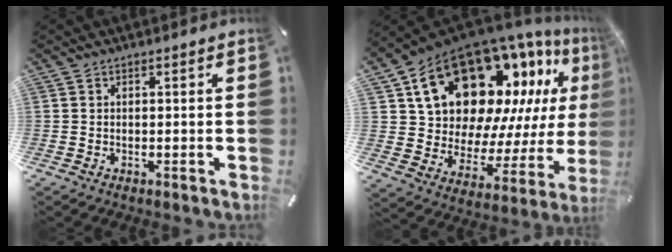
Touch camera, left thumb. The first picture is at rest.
{"total": 23.1, "force": [13.6, 13.8, 12.6], "torque": [-0.177, -0.102, 0.255]}